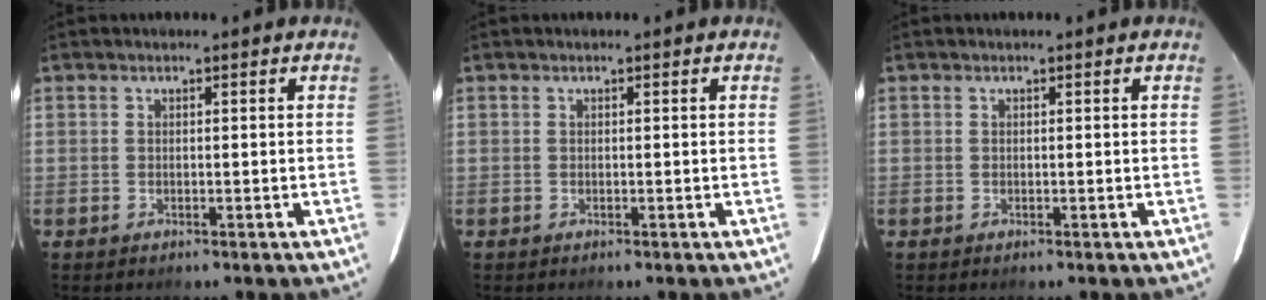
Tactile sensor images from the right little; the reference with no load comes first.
{"total": 0.0}
{"total": 0.0}